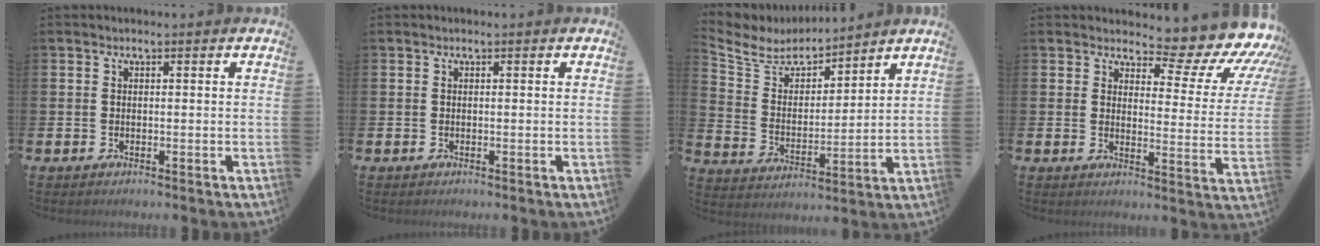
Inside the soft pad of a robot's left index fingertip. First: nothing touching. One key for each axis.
{"total": 0.0}
{"total": 6.0, "fx": 5.6, "fy": 1.7, "fz": 0.9, "tx": -0.060, "ty": -0.044, "tz": 0.096}
{"total": 6.4, "fx": 5.4, "fy": 2.4, "fz": 2.5, "tx": -0.034, "ty": -0.059, "tz": 0.081}